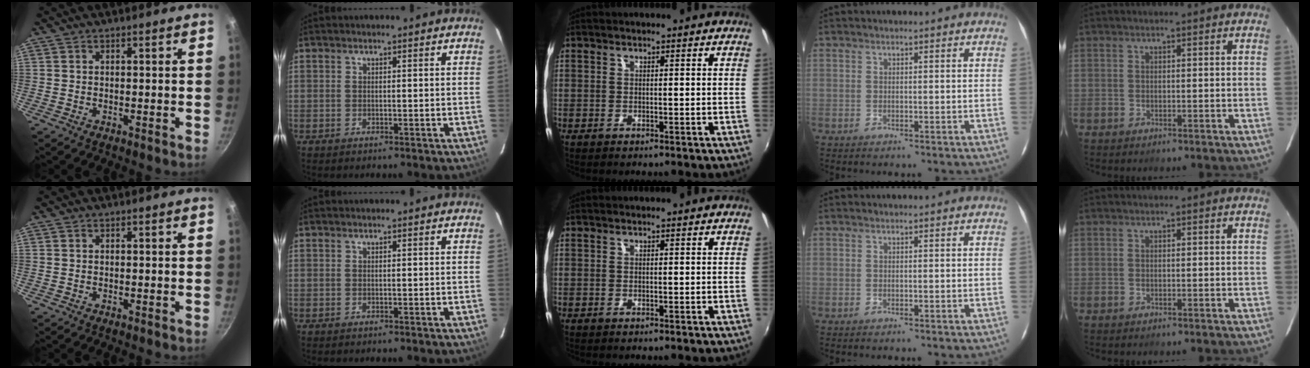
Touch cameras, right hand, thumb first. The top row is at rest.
{}